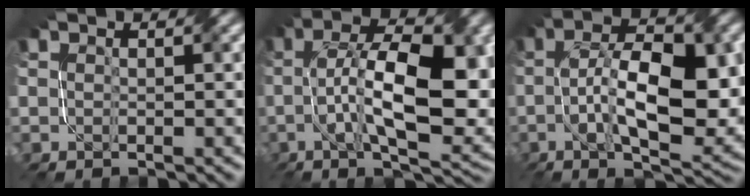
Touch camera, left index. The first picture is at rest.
{"total": 13.5, "force": [0.2, 5.4, 12.4], "torque": [-0.209, 0.004, 0.013]}
{"total": 11.6, "force": [-0.7, 4.7, 10.6], "torque": [-0.178, -0.001, -0.002]}